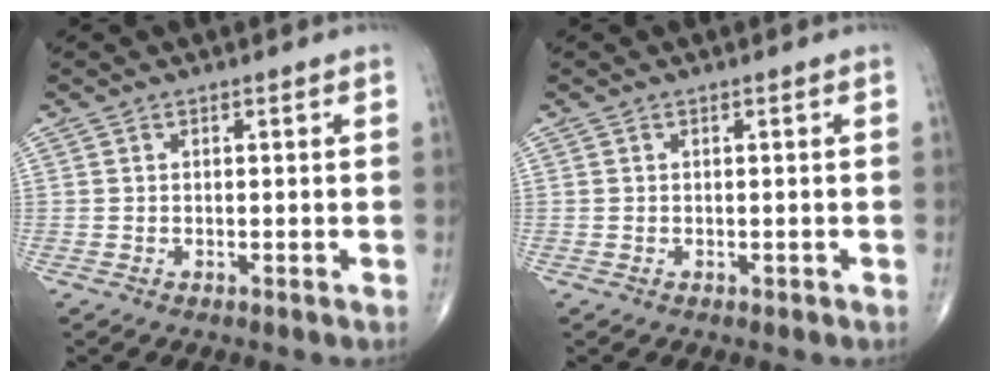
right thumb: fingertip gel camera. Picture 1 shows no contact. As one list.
[{"total": 0.0}]